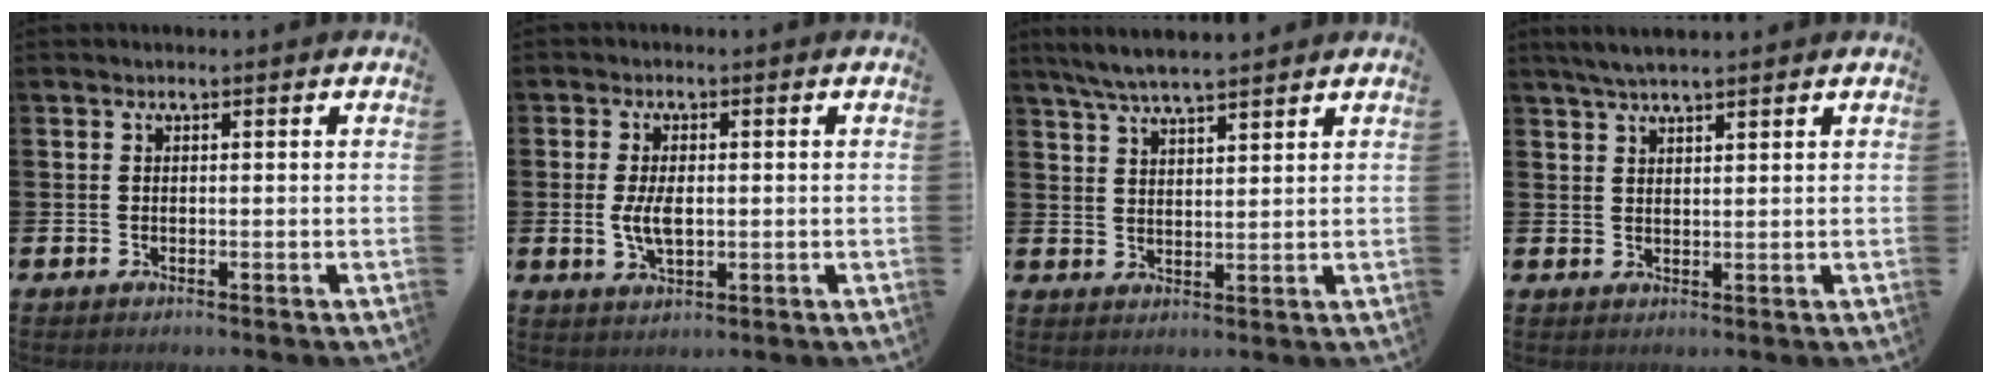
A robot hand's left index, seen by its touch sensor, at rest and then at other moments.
{"total": 4.0, "force": [0.1, 2.0, 3.4], "torque": [-0.057, 0.002, -0.001]}
{"total": 5.8, "force": [5.4, 0.5, 2.0], "torque": [-0.061, -0.014, 0.100]}
{"total": 3.5, "force": [3.1, 0.5, 1.6], "torque": [-0.038, -0.001, 0.056]}